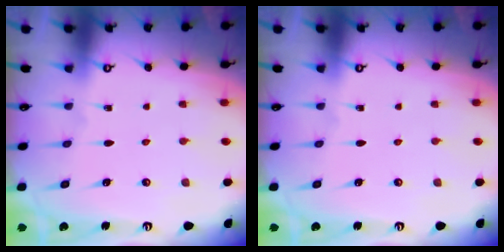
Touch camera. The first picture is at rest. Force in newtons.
{"total": 0.0}